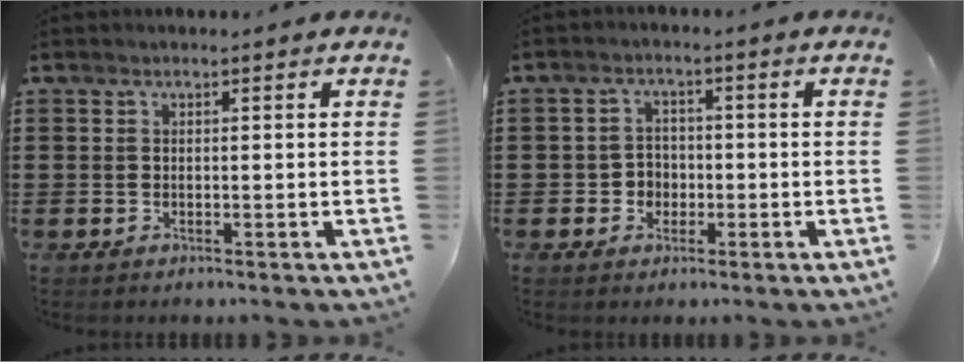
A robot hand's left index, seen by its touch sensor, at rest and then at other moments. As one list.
[{"total": 2.9, "force": [-1.1, 2.5, 0.9], "torque": [-0.026, 0.005, -0.025]}]